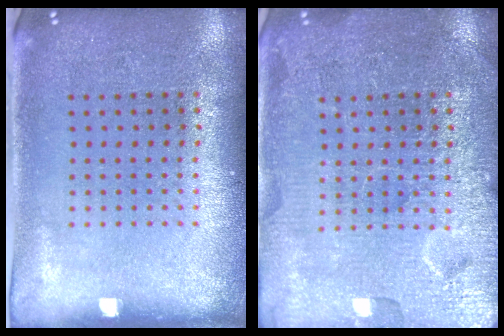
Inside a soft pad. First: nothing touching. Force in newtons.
{"total": 4.2, "press": 4.2, "slide": 0.4}